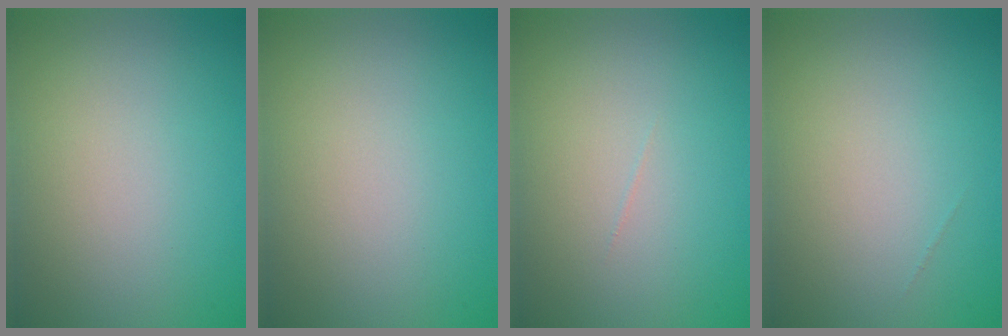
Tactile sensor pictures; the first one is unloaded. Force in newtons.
{"total": 0.0}
{"total": 0.0}
{"total": 0.0}